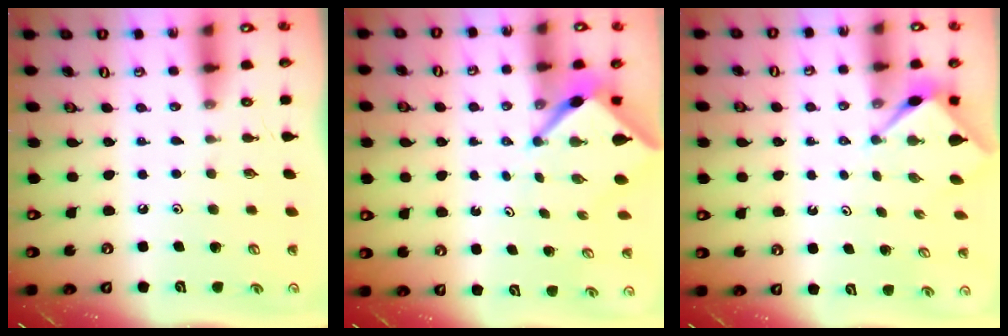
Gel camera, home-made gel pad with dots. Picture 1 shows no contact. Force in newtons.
{"total": 4.2, "press": 4.2, "slide": 0.2}
{"total": 3.1, "press": 3.1, "slide": 0.3}